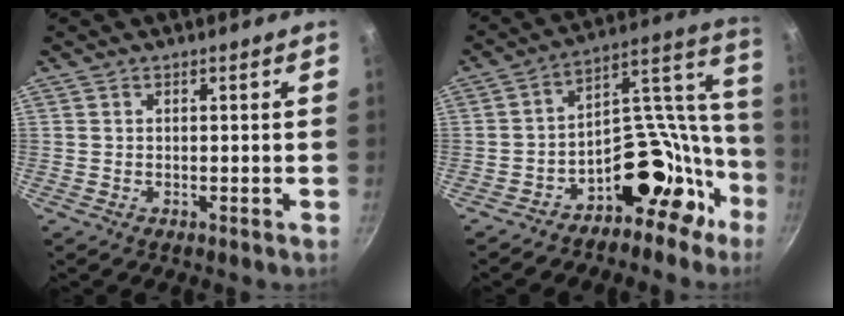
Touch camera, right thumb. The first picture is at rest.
{"total": 19.0, "force": [-10.6, 12.6, 9.5], "torque": [-0.018, 0.141, -0.168]}